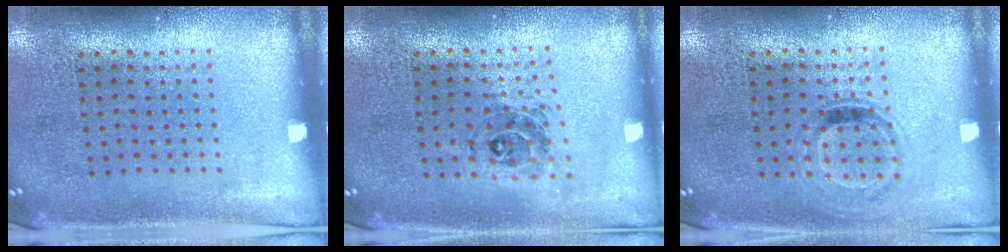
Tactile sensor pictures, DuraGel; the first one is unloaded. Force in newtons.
{"total": 0.5, "press": 0.5, "slide": 0.0}
{"total": 0.9, "press": 0.8, "slide": 0.5}